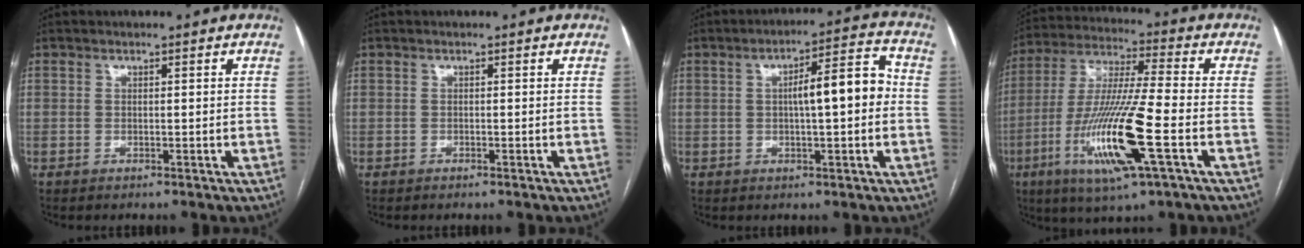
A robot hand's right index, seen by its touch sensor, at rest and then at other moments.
{"total": 0.0}
{"total": 8.6, "force": [0.3, 1.7, 8.4], "torque": [-0.128, 0.028, 0.003]}
{"total": 17.6, "force": [-5.8, 0.7, 16.5], "torque": [-0.340, -0.023, -0.107]}